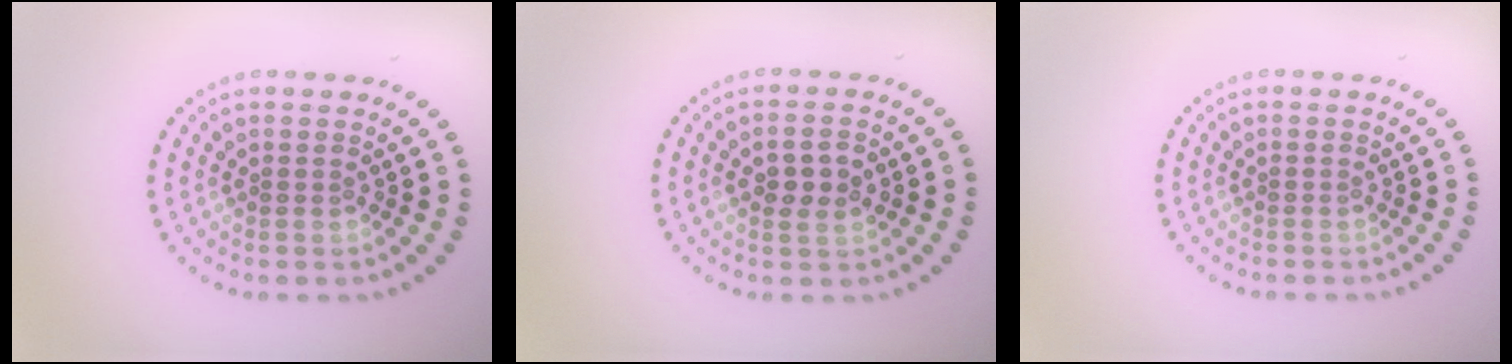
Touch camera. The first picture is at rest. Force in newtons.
{"total": 2.4, "press": 2.4, "slide": 0.3}
{"total": 0.0}